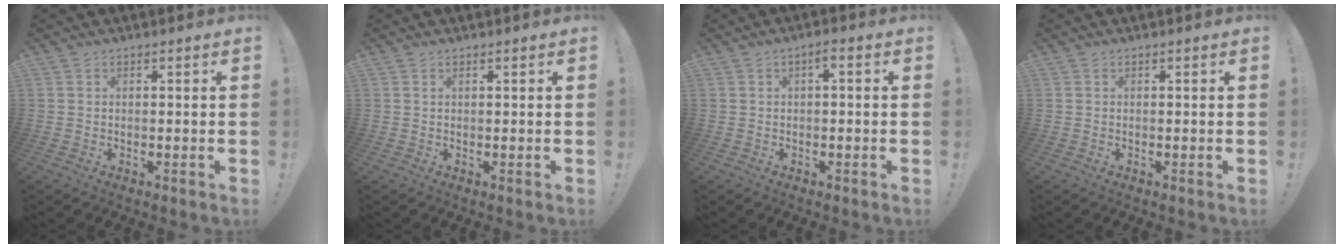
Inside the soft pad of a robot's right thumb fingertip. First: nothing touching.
{"total": 0.0}
{"total": 1.7, "force": [-0.6, 0.5, 1.6], "torque": [-0.028, 0.007, -0.014]}
{"total": 0.0}